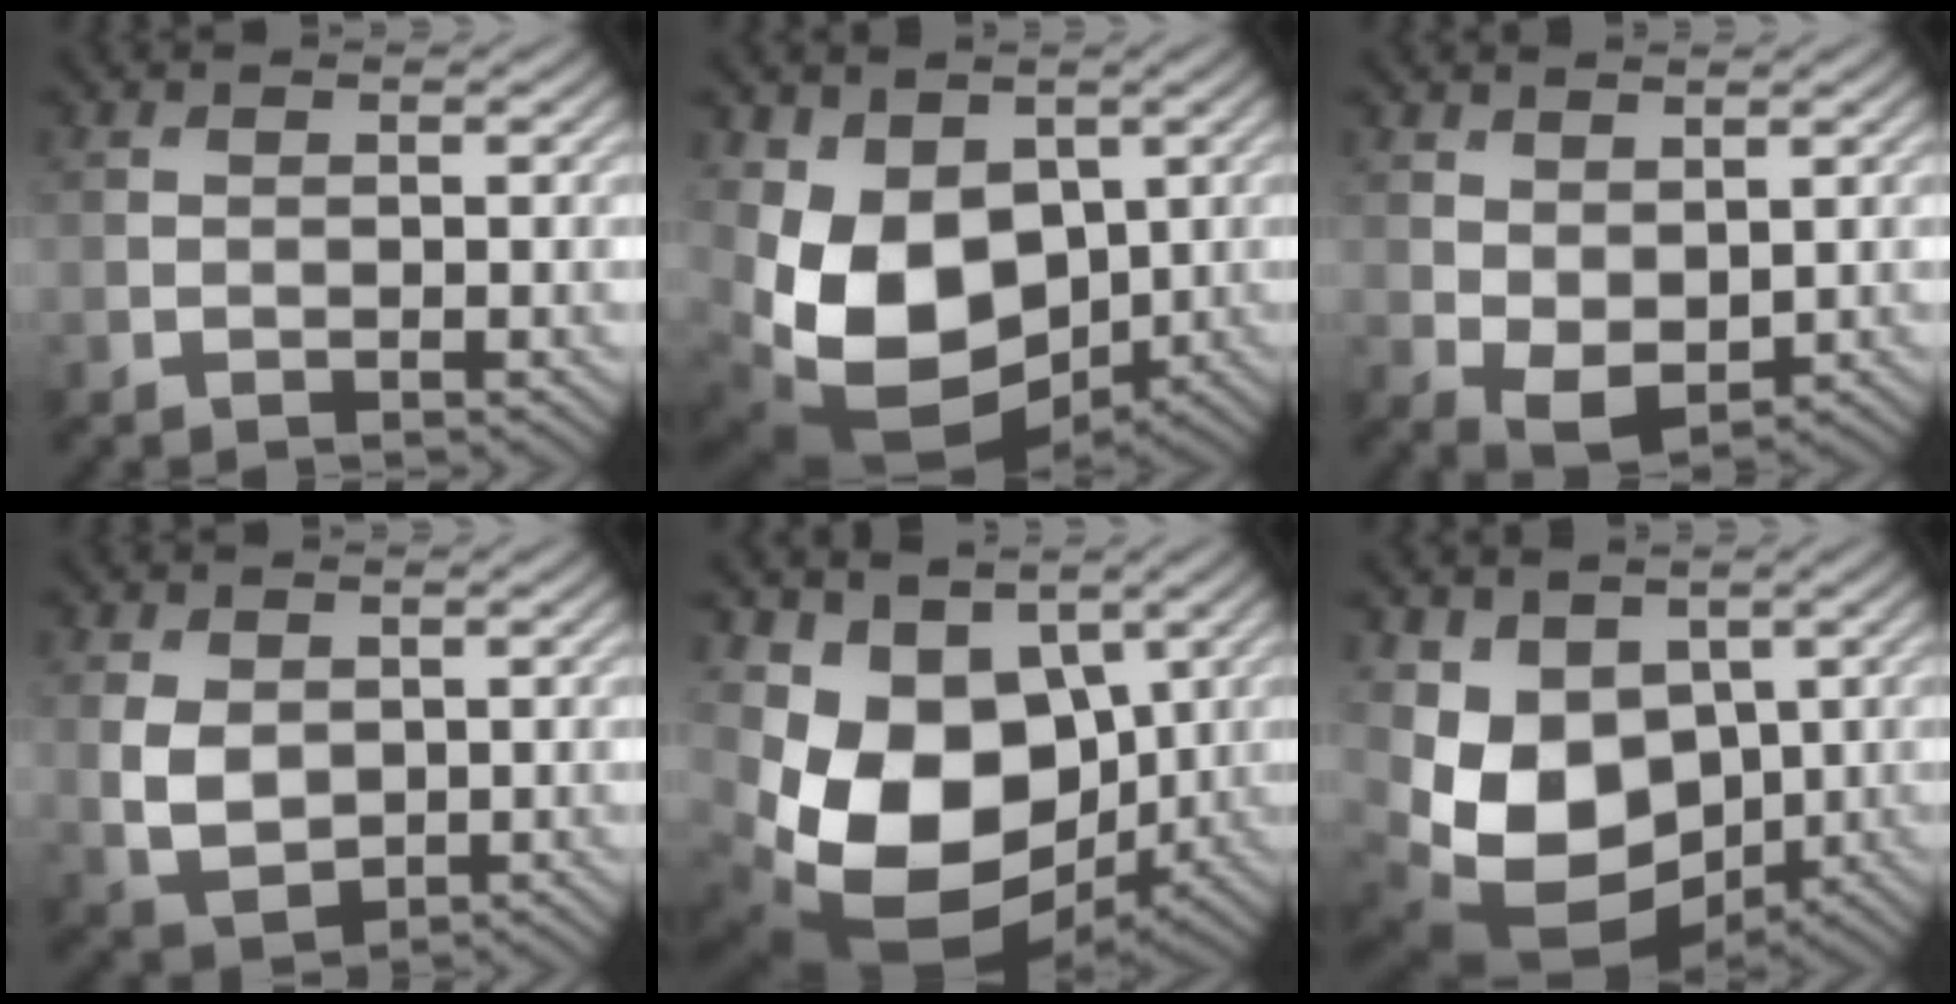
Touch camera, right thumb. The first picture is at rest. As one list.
[{"total": 12.0, "force": [0.2, 8.8, 8.1], "torque": [-0.188, -0.031, 0.007]}, {"total": 4.2, "force": [0.8, 2.7, 3.1], "torque": [-0.071, -0.009, 0.023]}, {"total": 5.3, "force": [0.5, 3.8, 3.7], "torque": [-0.091, -0.006, 0.014]}, {"total": 13.5, "force": [0.0, 10.0, 9.0], "torque": [-0.206, -0.041, 0.005]}, {"total": 10.9, "force": [0.0, 8.4, 7.0], "torque": [-0.170, -0.038, 0.006]}]